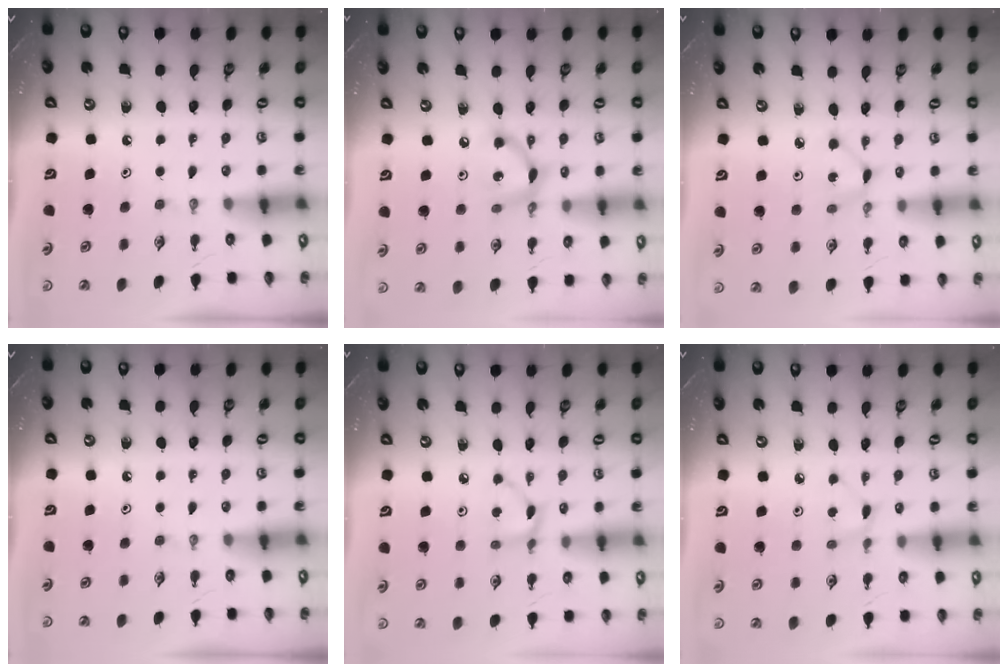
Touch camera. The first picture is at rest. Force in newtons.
{"total": 8.9, "press": 8.9, "slide": 0.6}
{"total": 2.3, "press": 2.3, "slide": 0.3}
{"total": 0.0}
{"total": 3.4, "press": 3.4, "slide": 0.2}
{"total": 3.0, "press": 3.0, "slide": 0.4}